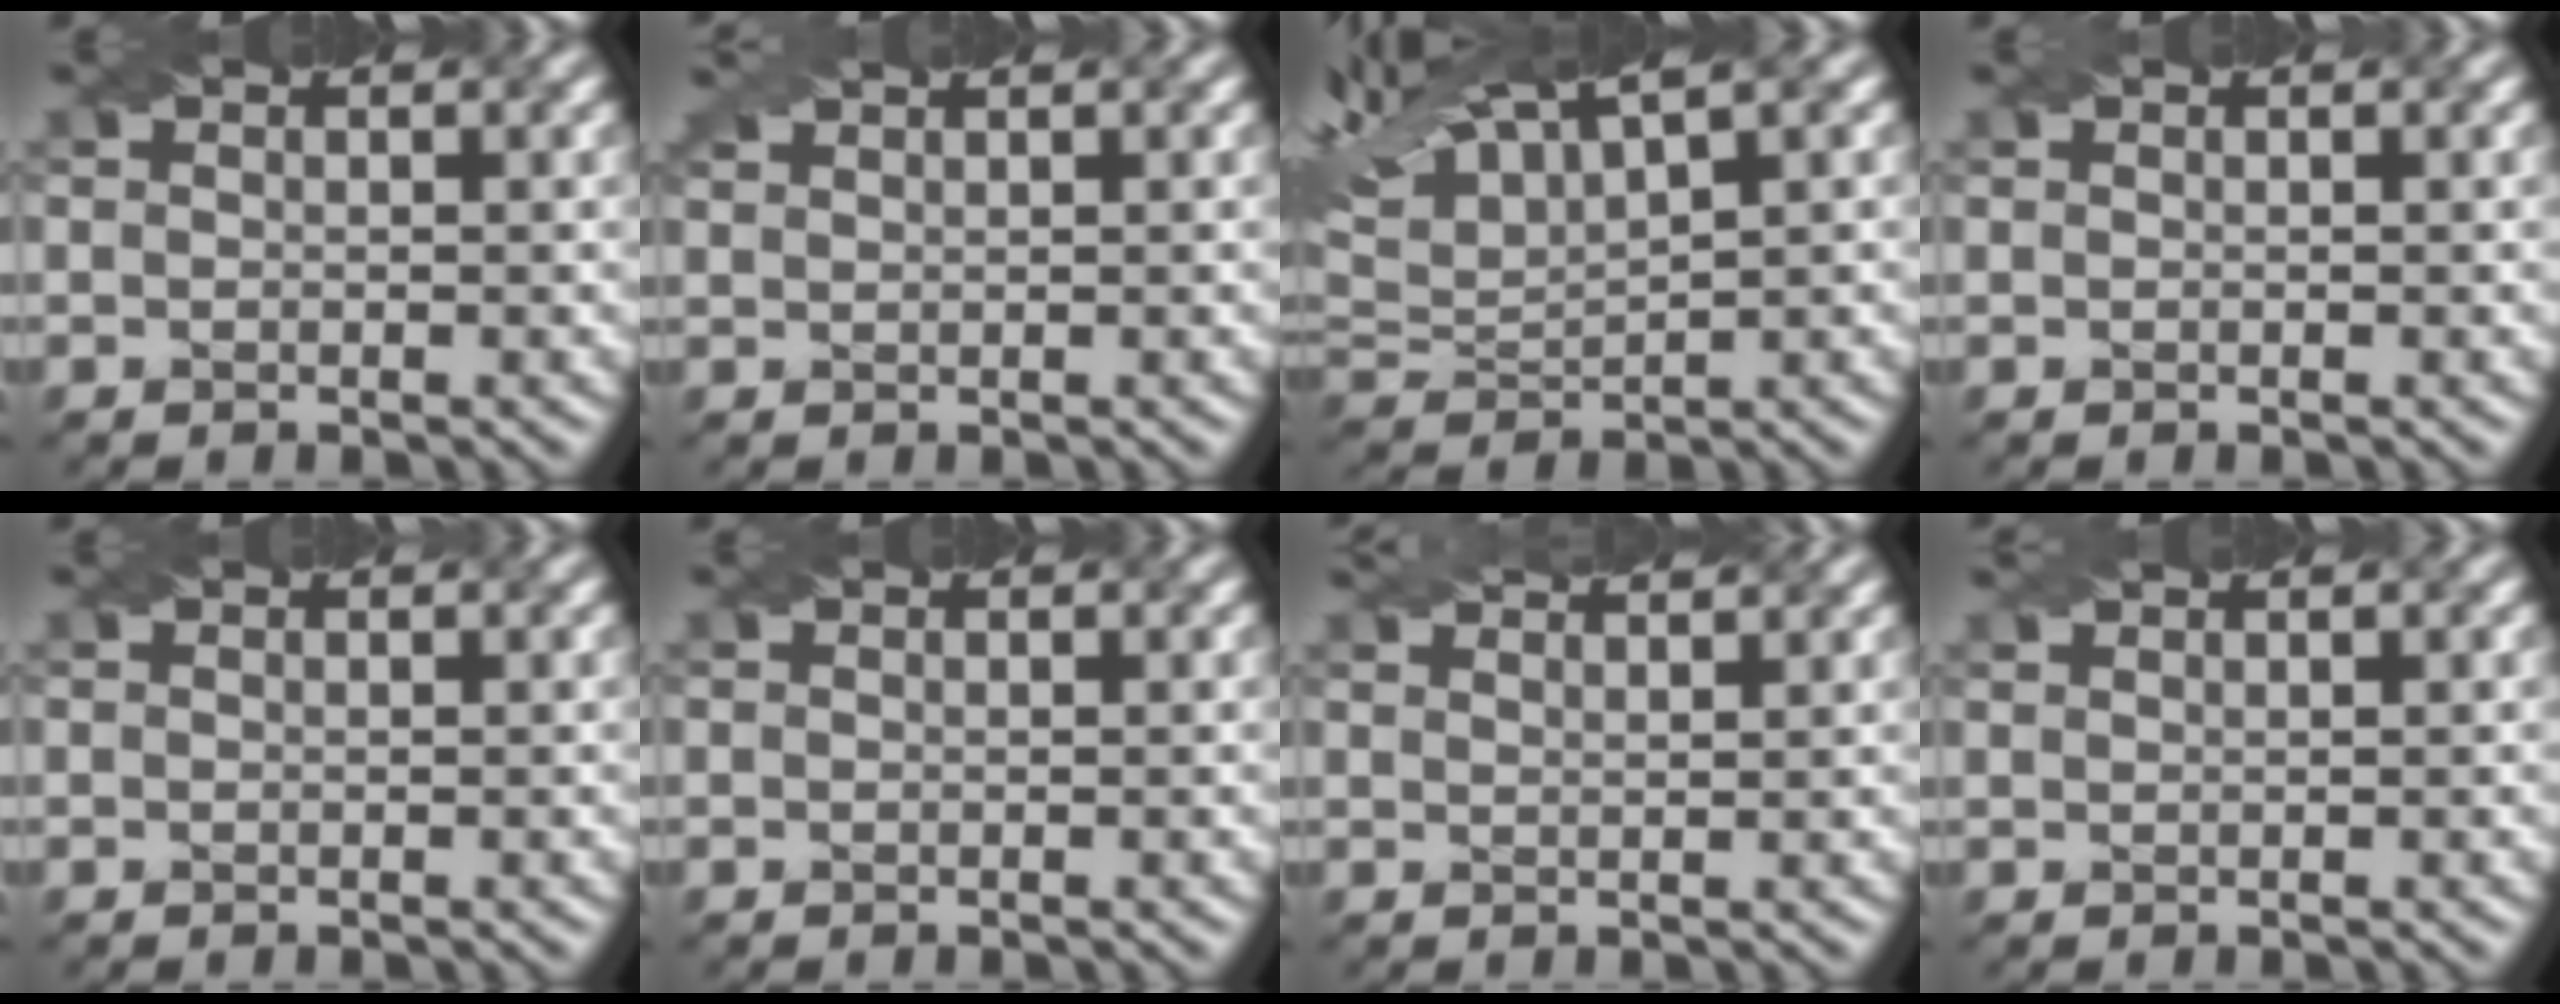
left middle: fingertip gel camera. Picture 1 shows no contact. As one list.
[{"total": 1.6, "force": [1.5, -0.3, 0.3], "torque": [-0.018, 0.009, 0.031]}, {"total": 8.0, "force": [5.8, 1.5, 5.3], "torque": [-0.111, 0.030, 0.101]}, {"total": 0.0}, {"total": 0.0}, {"total": 0.0}, {"total": 4.3, "force": [4.0, 0.6, 1.7], "torque": [-0.022, 0.023, 0.039]}, {"total": 1.0, "force": [0.9, -0.3, 0.1], "torque": [-0.012, 0.003, 0.017]}]